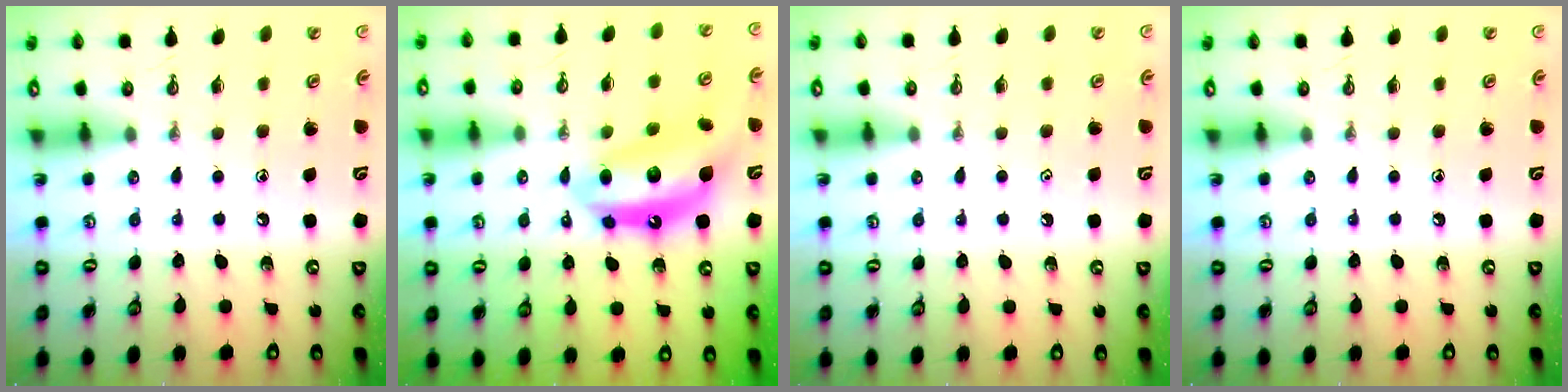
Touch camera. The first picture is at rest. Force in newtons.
{"total": 12.1, "press": 12.0, "slide": 1.1}
{"total": 0.9, "press": 0.6, "slide": 0.6}
{"total": 0.0}